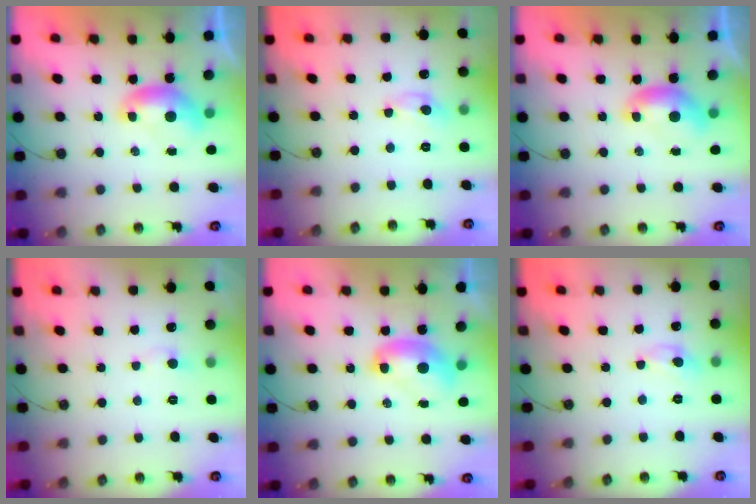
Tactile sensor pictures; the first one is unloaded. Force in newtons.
{"total": 1.5, "press": 1.5, "slide": 0.2}
{"total": 0.0}
{"total": 1.3, "press": 1.2, "slide": 0.7}
{"total": 2.5, "press": 2.5, "slide": 0.2}
{"total": 0.9, "press": 0.8, "slide": 0.2}